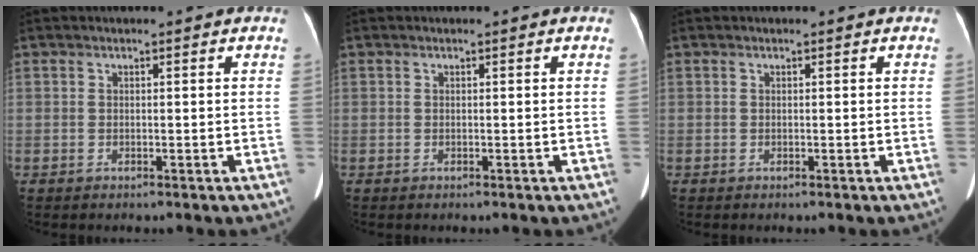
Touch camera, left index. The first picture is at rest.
{"total": 0.0}
{"total": 0.0}